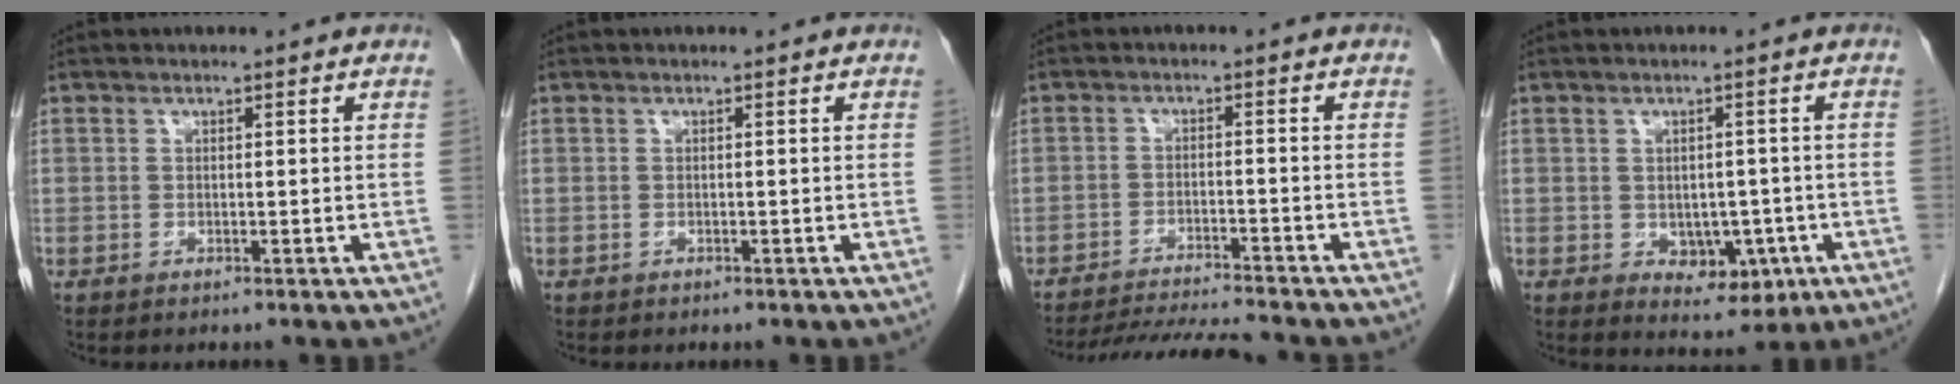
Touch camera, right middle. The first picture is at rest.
{"total": 0.0}
{"total": 9.3, "force": [-8.9, -0.7, 2.7], "torque": [-0.040, -0.015, -0.146]}
{"total": 5.2, "force": [-1.3, 3.5, 3.7], "torque": [-0.039, 0.000, -0.006]}